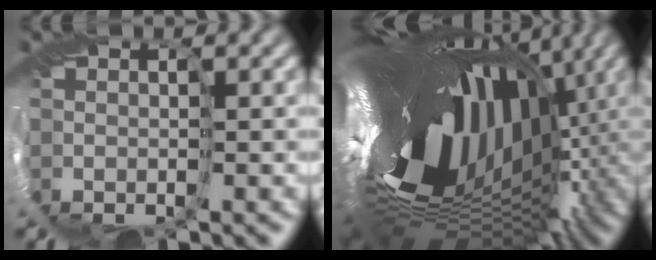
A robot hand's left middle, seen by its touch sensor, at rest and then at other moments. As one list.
[{"total": 19.0, "force": [0.7, 10.0, 16.2], "torque": [-0.293, -0.022, 0.014]}]